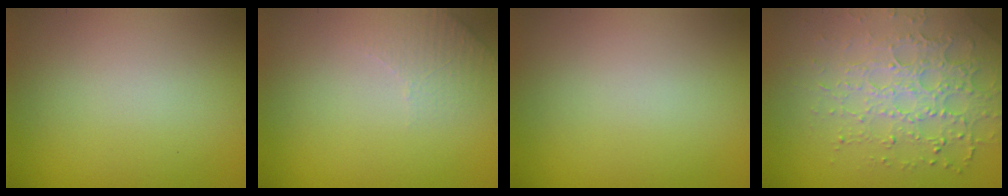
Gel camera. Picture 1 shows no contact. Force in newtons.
{"total": 2.1, "press": 2.0, "slide": 0.5}
{"total": 0.0}
{"total": 4.9, "press": 4.3, "slide": 2.3}